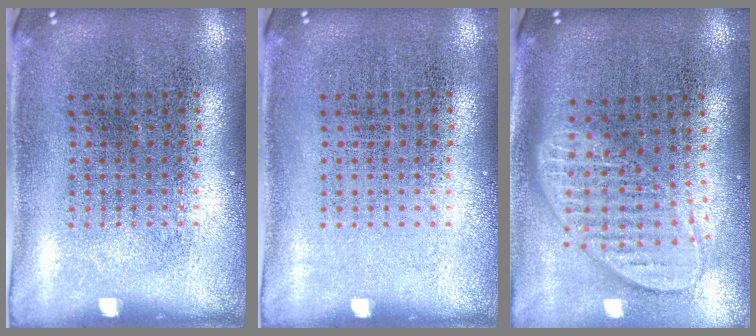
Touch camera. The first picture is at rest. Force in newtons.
{"total": 0.0}
{"total": 2.0, "press": 1.5, "slide": 1.2}